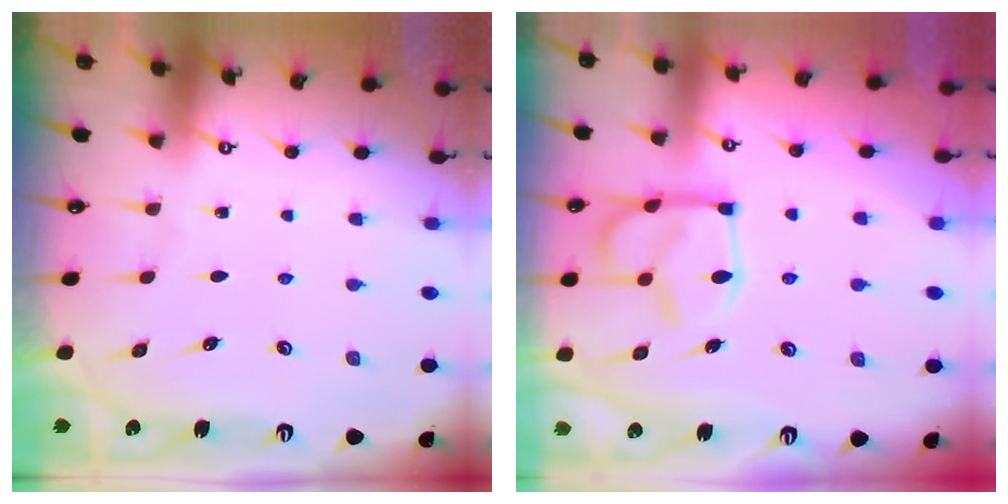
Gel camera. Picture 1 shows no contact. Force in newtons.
{"total": 12.8, "press": 12.8, "slide": 1.1}